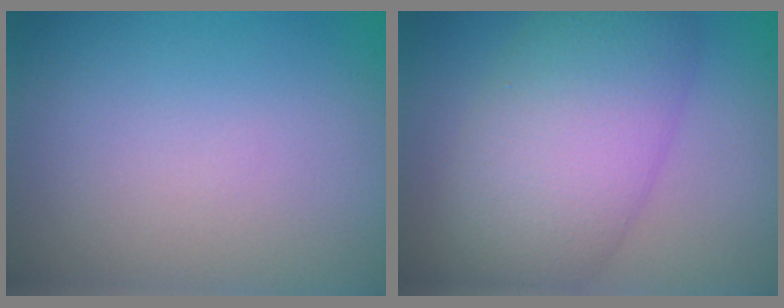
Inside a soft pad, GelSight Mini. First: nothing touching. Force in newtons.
{"total": 9.1, "press": 9.1, "slide": 0.4}